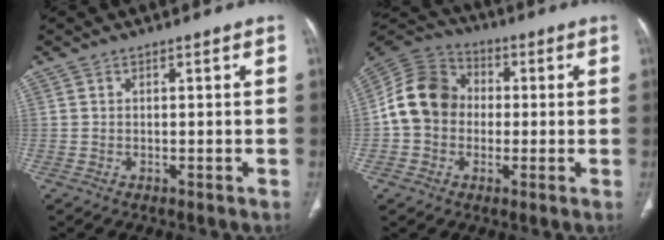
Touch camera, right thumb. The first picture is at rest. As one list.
[{"total": 12.6, "force": [-0.2, 10.6, 6.8], "torque": [-0.115, 0.035, -0.016]}]